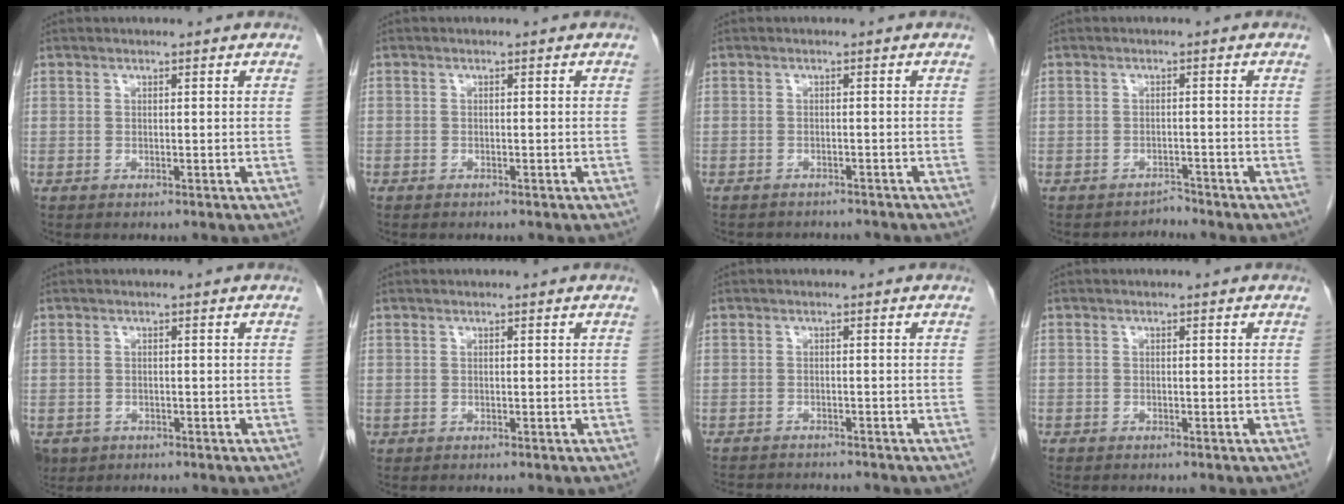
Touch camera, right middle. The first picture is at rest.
{"total": 0.7, "force": [-0.5, 0.4, 0.1], "torque": [-0.009, 0.002, -0.011]}
{"total": 6.3, "force": [-5.9, 2.0, 1.3], "torque": [-0.019, 0.000, -0.071]}
{"total": 1.9, "force": [-1.6, 0.1, -0.9], "torque": [0.018, -0.006, -0.024]}
{"total": 4.2, "force": [-2.4, 3.3, 1.1], "torque": [-0.021, 0.001, -0.036]}
{"total": 0.0}
{"total": 8.1, "force": [-7.7, 1.6, 2.2], "torque": [-0.037, -0.002, -0.105]}
{"total": 0.9, "force": [-0.7, 0.5, 0.2], "torque": [-0.010, 0.001, -0.013]}